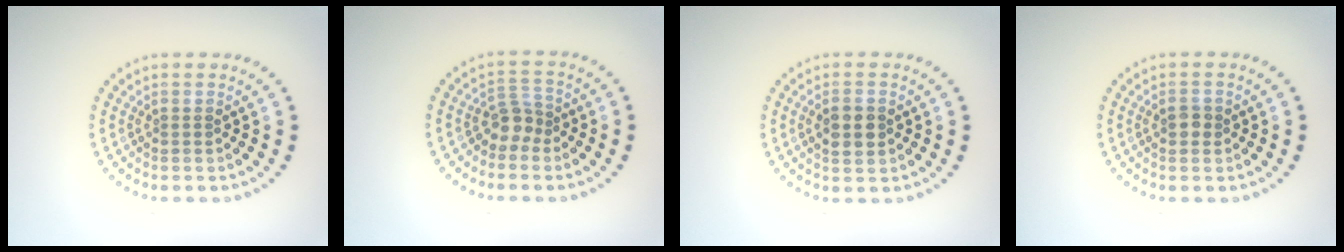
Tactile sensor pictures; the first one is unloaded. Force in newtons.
{"total": 2.2, "press": 1.7, "slide": 1.3}
{"total": 2.2, "press": 2.2, "slide": 0.2}
{"total": 1.4, "press": 1.4, "slide": 0.1}